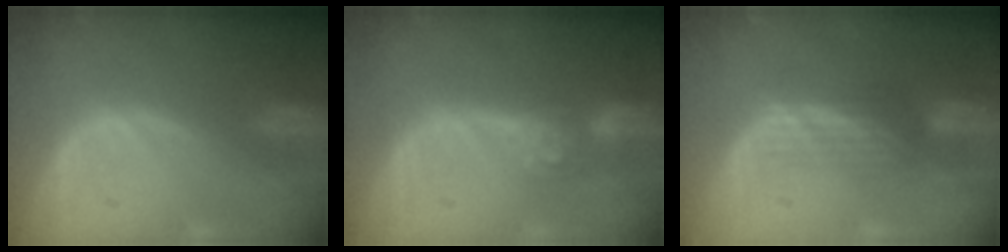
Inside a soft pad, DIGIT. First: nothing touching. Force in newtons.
{"total": 4.6, "press": 4.0, "slide": 2.3}
{"total": 3.4, "press": 2.9, "slide": 1.9}